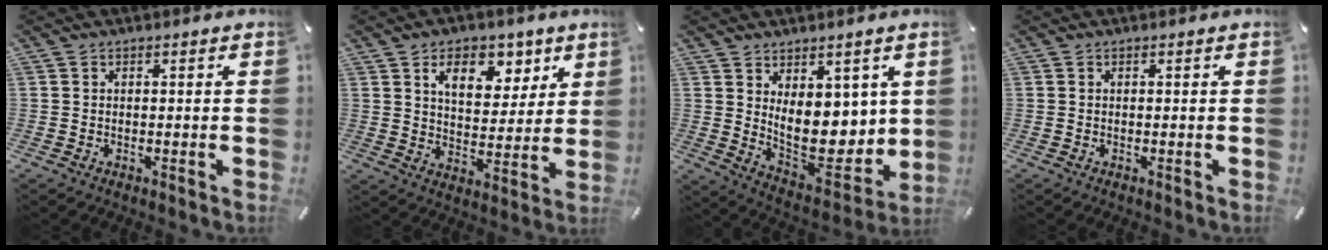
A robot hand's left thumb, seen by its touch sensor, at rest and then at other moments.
{"total": 10.7, "force": [6.2, 6.9, 5.3], "torque": [-0.065, -0.029, 0.104]}
{"total": 12.2, "force": [3.7, 8.7, 7.8], "torque": [-0.096, -0.058, 0.078]}
{"total": 0.0}